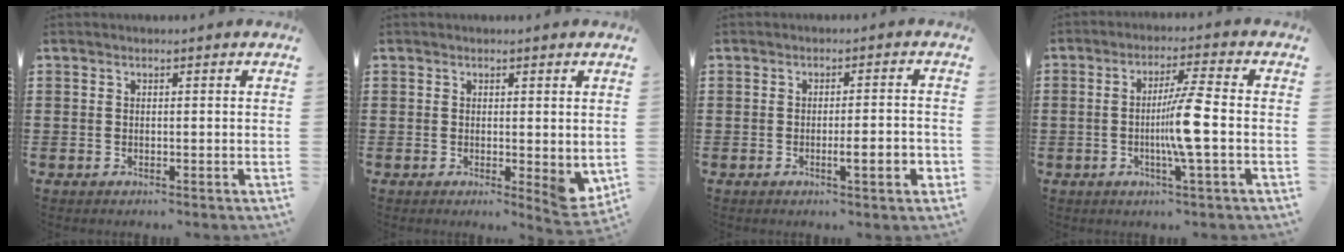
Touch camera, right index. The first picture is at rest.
{"total": 2.6, "force": [0.4, 1.2, 2.3], "torque": [-0.027, -0.005, 0.006]}
{"total": 4.3, "force": [-1.4, 0.5, 4.1], "torque": [-0.064, -0.006, -0.022]}
{"total": 7.3, "force": [-1.4, -0.4, 7.1], "torque": [-0.131, -0.011, -0.032]}